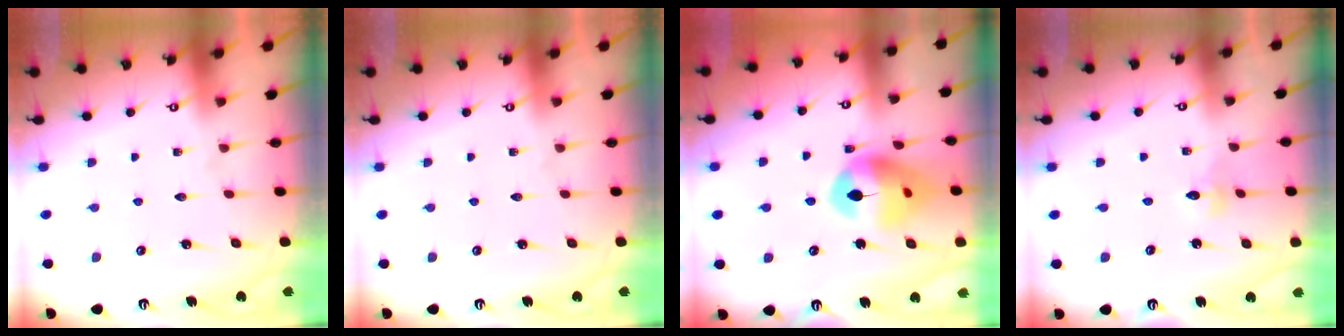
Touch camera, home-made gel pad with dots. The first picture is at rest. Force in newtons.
{"total": 0.0}
{"total": 14.5, "press": 14.4, "slide": 1.6}
{"total": 2.3, "press": 2.3, "slide": 0.2}